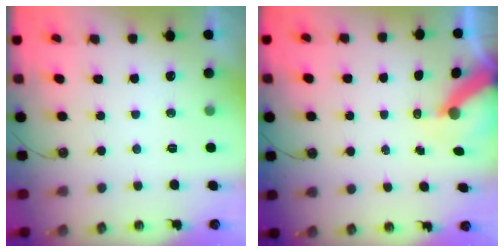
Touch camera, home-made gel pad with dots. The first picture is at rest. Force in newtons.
{"total": 7.1, "press": 7.1, "slide": 0.9}